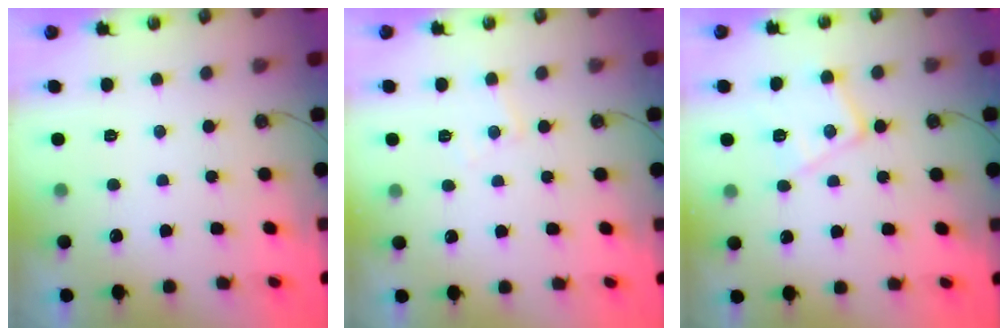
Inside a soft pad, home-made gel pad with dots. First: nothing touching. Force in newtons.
{"total": 5.7, "press": 5.7, "slide": 0.8}
{"total": 13.0, "press": 13.0, "slide": 0.7}